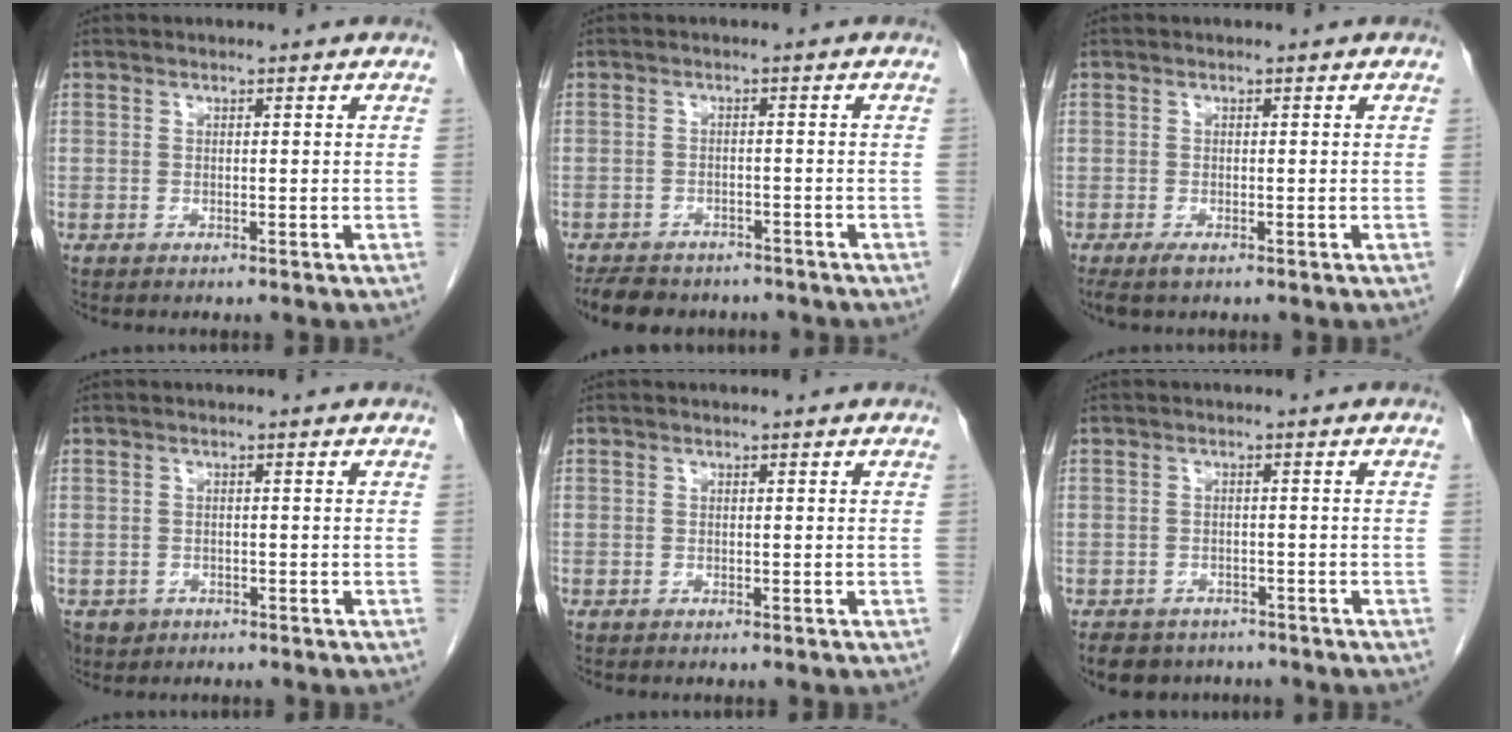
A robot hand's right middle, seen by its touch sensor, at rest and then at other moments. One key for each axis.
{"total": 9.1, "fx": -7.7, "fy": 3.8, "fz": 3.0, "tx": -0.054, "ty": -0.004, "tz": -0.104}
{"total": 1.6, "fx": -1.0, "fy": 0.4, "fz": 1.1, "tx": -0.025, "ty": -0.006, "tz": -0.017}
{"total": 3.8, "fx": -2.1, "fy": 3.1, "fz": 0.7, "tx": -0.016, "ty": 0.002, "tz": -0.032}
{"total": 0.0}
{"total": 6.3, "fx": -5.2, "fy": 3.4, "fz": 1.2, "tx": -0.018, "ty": 0.000, "tz": -0.072}